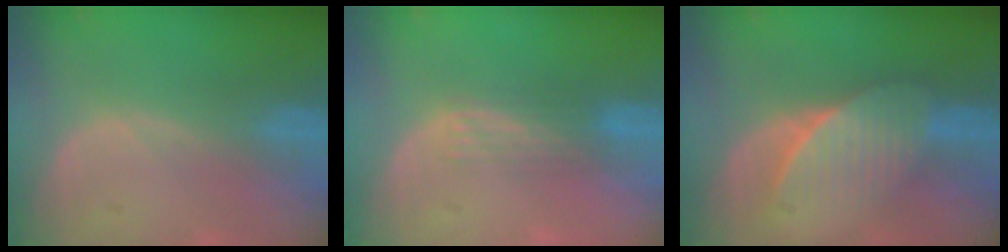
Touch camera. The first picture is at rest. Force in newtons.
{"total": 2.9, "press": 2.7, "slide": 1.1}
{"total": 7.5, "press": 6.8, "slide": 3.2}